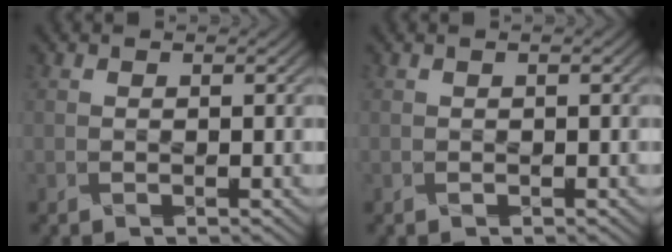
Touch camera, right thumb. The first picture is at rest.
{"total": 0.8, "force": [0.2, 0.2, 0.8], "torque": [-0.013, 0.004, -0.004]}